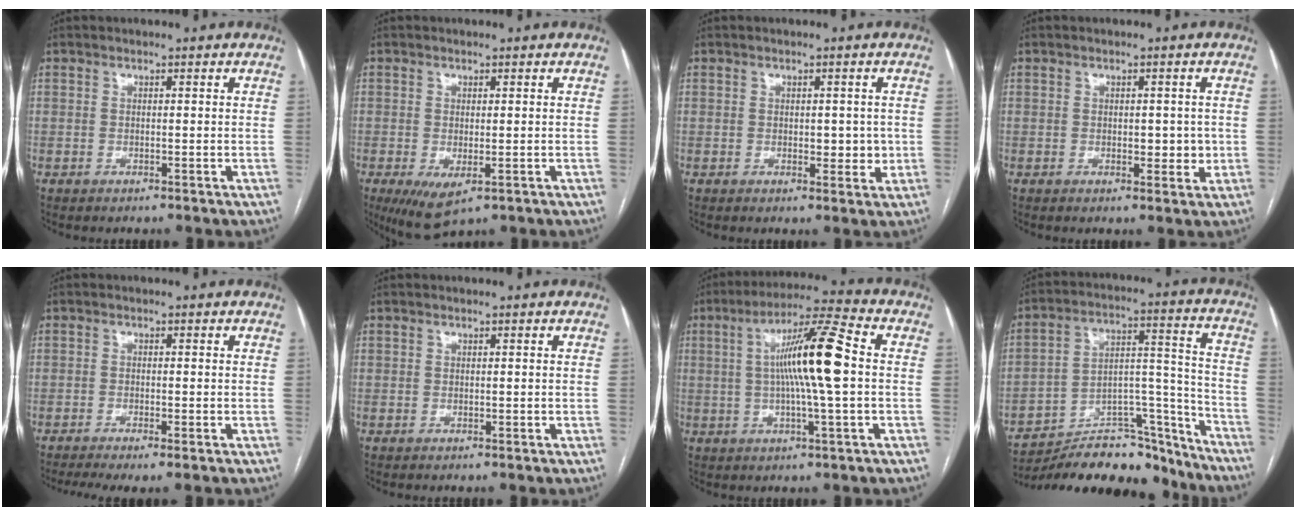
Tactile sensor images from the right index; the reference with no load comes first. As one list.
[{"total": 5.9, "force": [-2.6, 2.5, 4.7], "torque": [-0.074, -0.019, -0.032]}, {"total": 3.4, "force": [-0.1, 2.1, 2.7], "torque": [-0.028, 0.003, 0.005]}, {"total": 3.1, "force": [-0.1, 1.9, 2.5], "torque": [-0.026, 0.003, 0.004]}, {"total": 4.8, "force": [-3.3, 0.6, 3.4], "torque": [-0.057, -0.011, -0.054]}, {"total": 0.0}, {"total": 12.5, "force": [1.0, 0.2, 12.4], "torque": [-0.219, 0.012, 0.010]}, {"total": 23.8, "force": [-21.7, 6.0, 7.6], "torque": [-0.109, 0.034, -0.328]}]